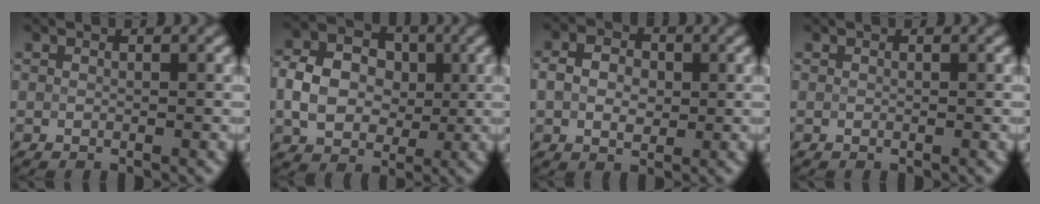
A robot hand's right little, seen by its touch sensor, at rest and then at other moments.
{"total": 5.4, "force": [-0.4, 4.5, 3.1], "torque": [-0.056, 0.005, -0.014]}
{"total": 3.4, "force": [0.5, 2.6, 2.2], "torque": [-0.039, 0.000, 0.001]}
{"total": 0.0}